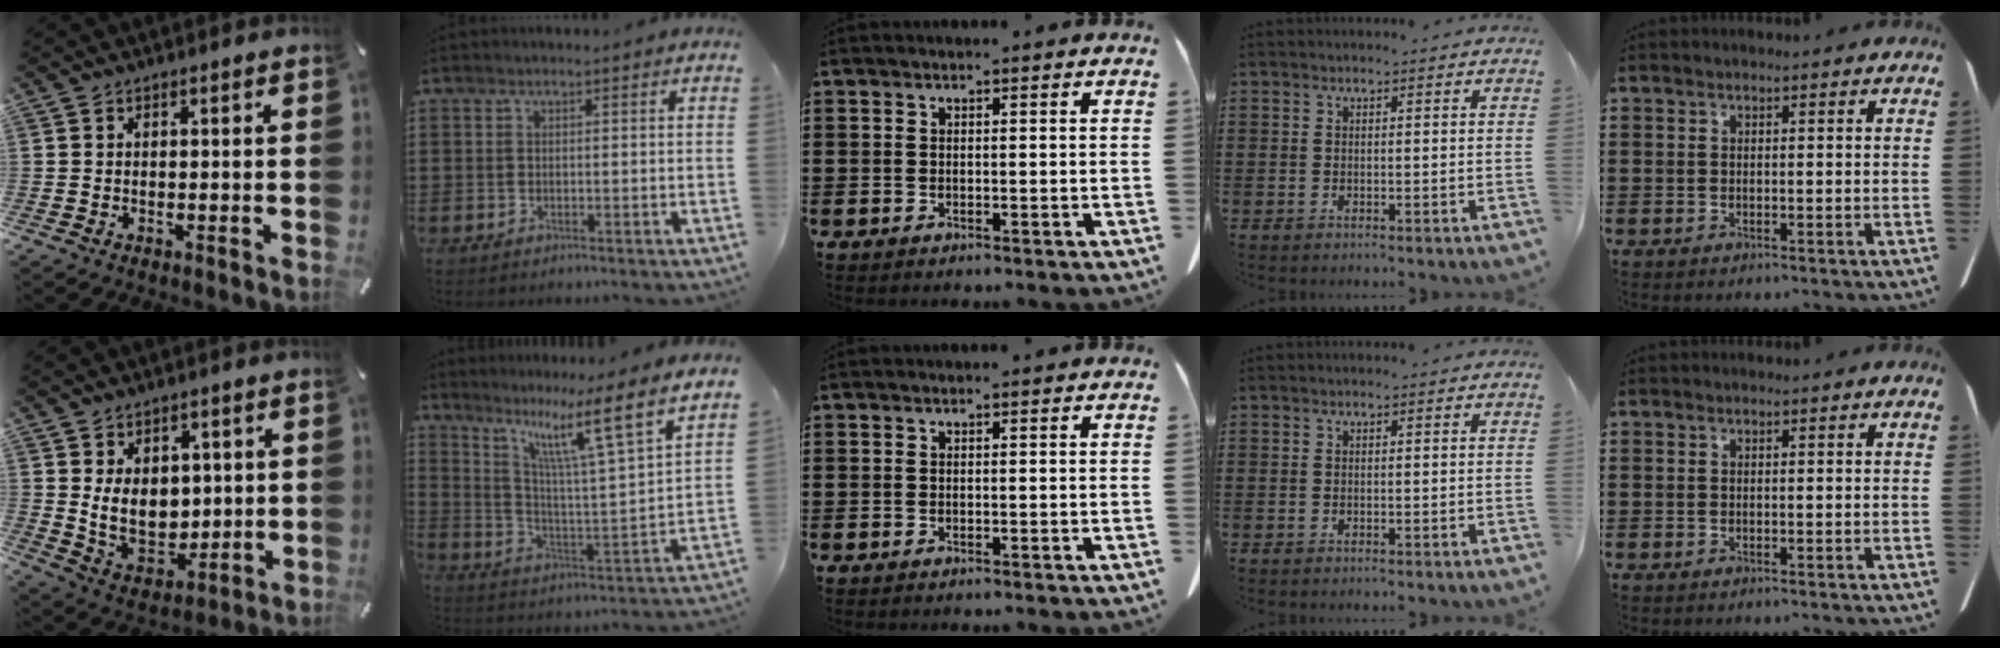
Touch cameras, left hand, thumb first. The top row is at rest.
{"thumb": {"total": 9.7, "force": [2.5, 7.7, 5.2], "torque": [-0.103, -0.017, 0.047]}, "index": {"total": 10.9, "force": [7.4, -0.1, 8.0], "torque": [-0.166, -0.053, 0.107]}}